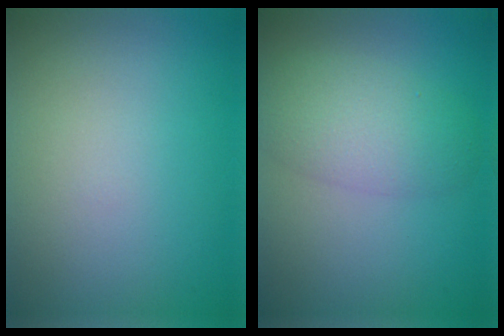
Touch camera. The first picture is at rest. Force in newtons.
{"total": 4.4, "press": 4.4, "slide": 0.1}